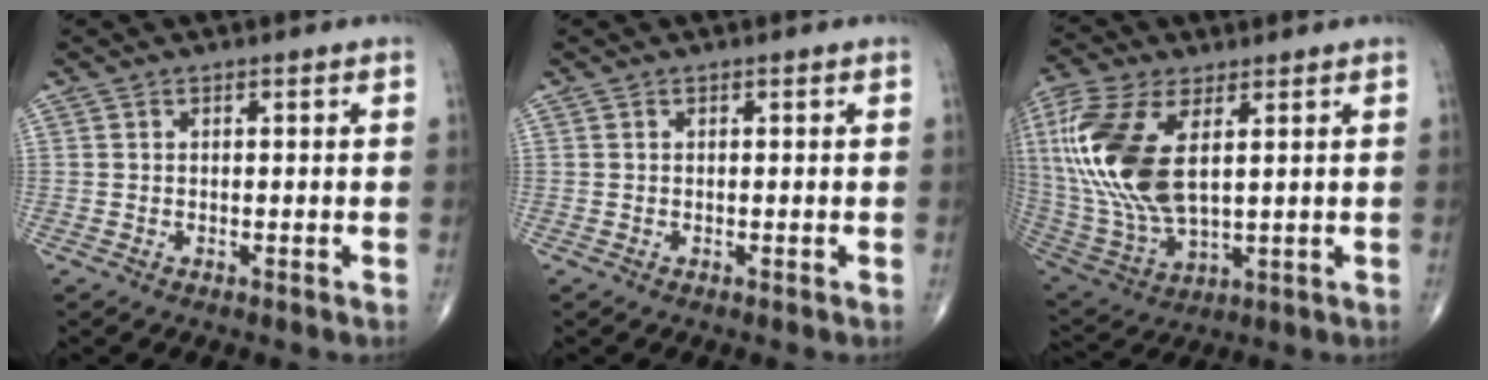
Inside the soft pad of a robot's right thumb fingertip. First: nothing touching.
{"total": 0.0}
{"total": 20.0, "force": [4.4, 9.9, 16.8], "torque": [-0.384, -0.018, 0.087]}